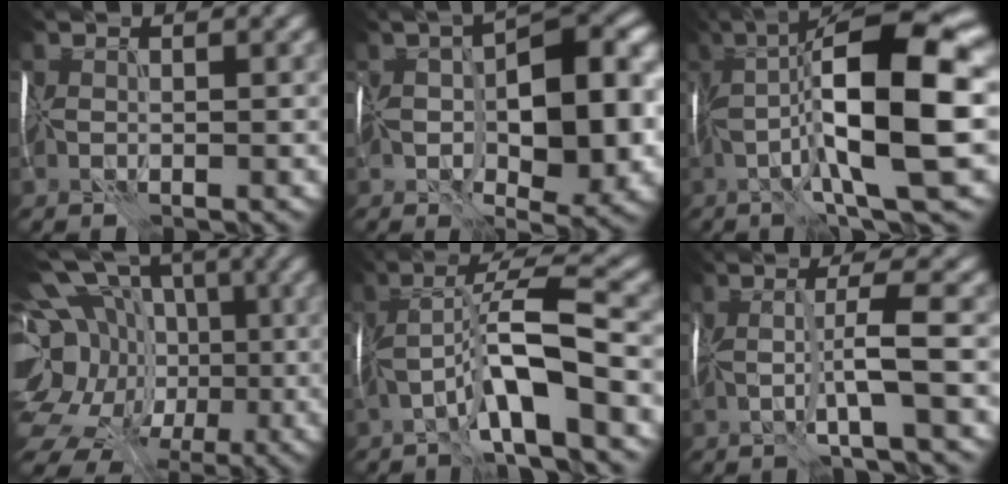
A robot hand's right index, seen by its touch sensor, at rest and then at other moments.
{"total": 11.2, "force": [-0.3, 5.0, 10.1], "torque": [-0.145, 0.009, -0.007]}
{"total": 14.0, "force": [0.4, 3.0, 13.6], "torque": [-0.234, 0.021, 0.006]}
{"total": 18.4, "force": [-3.1, 15.3, 9.7], "torque": [-0.188, 0.004, -0.061]}
{"total": 7.6, "force": [-1.7, 1.2, 7.3], "torque": [-0.135, 0.021, -0.041]}
{"total": 3.4, "force": [0.3, -0.3, 3.4], "torque": [-0.057, 0.007, -0.007]}